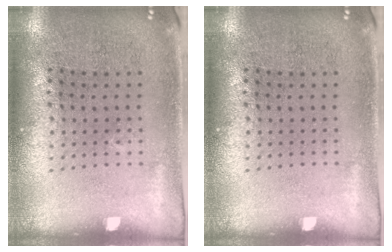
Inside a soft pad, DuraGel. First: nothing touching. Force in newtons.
{"total": 0.0}